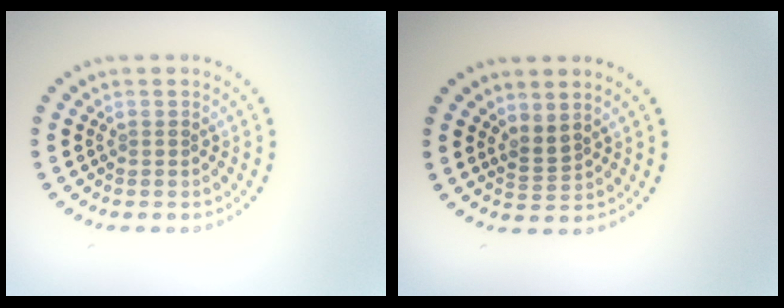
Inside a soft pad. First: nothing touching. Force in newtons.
{"total": 1.7, "press": 1.2, "slide": 1.2}